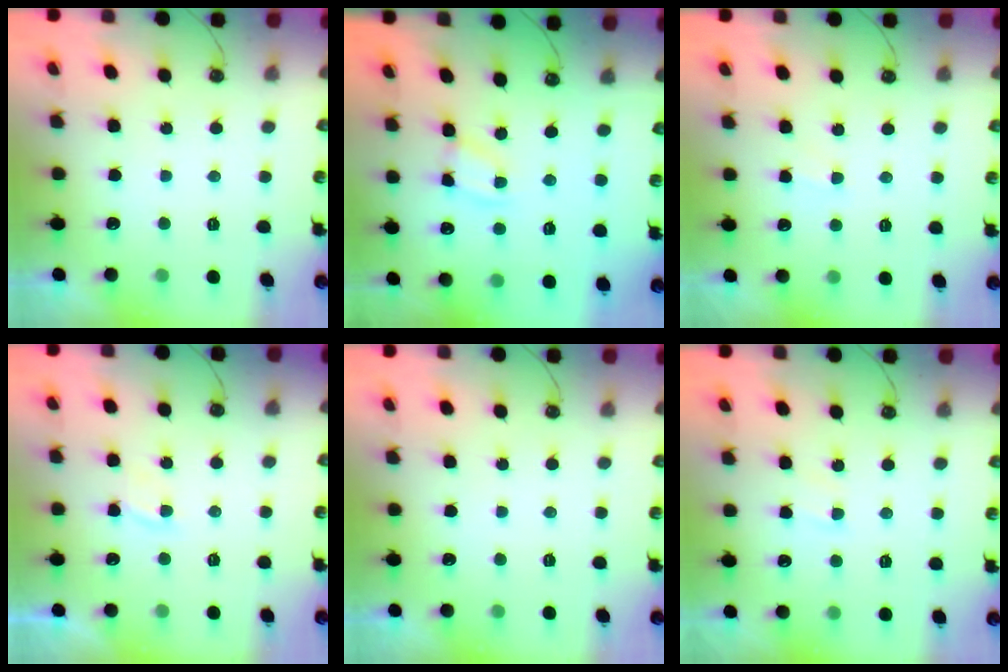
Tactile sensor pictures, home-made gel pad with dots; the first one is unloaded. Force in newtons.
{"total": 2.9, "press": 2.9, "slide": 0.4}
{"total": 3.0, "press": 3.0, "slide": 0.4}
{"total": 2.8, "press": 2.8, "slide": 0.4}
{"total": 0.0}
{"total": 2.8, "press": 2.8, "slide": 0.3}